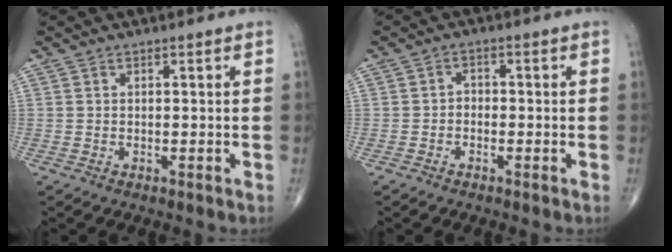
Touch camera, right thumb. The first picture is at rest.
{"total": 1.7, "force": [-0.8, 1.3, 0.7], "torque": [0.003, 0.011, -0.020]}